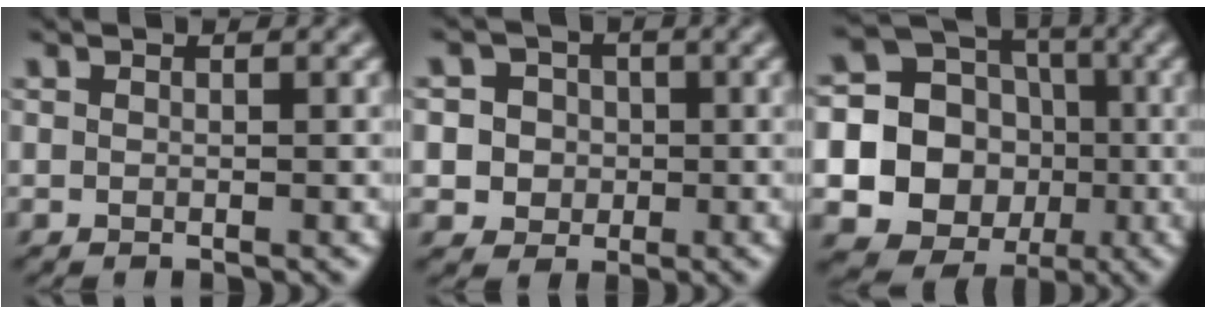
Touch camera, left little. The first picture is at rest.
{"total": 4.9, "force": [0.3, 4.6, 1.4], "torque": [-0.019, 0.031, -0.012]}
{"total": 18.4, "force": [-2.1, 17.5, 5.3], "torque": [-0.147, 0.008, -0.062]}